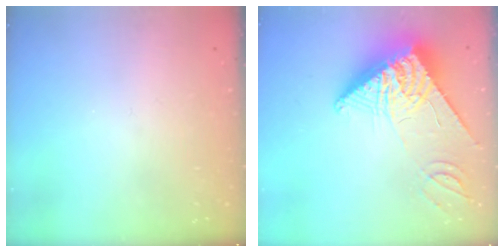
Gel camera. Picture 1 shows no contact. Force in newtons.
{"total": 14.6, "press": 14.5, "slide": 1.3}